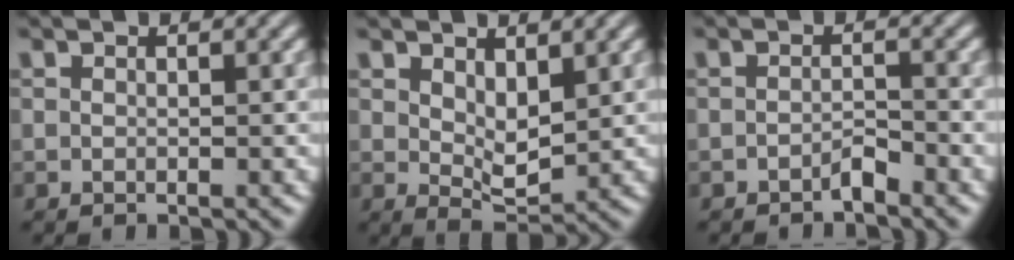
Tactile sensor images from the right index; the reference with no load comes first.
{"total": 2.6, "force": [1.7, 0.1, 2.0], "torque": [-0.015, -0.021, 0.040]}
{"total": 1.4, "force": [-1.3, -0.6, 0.2], "torque": [0.003, -0.003, -0.021]}